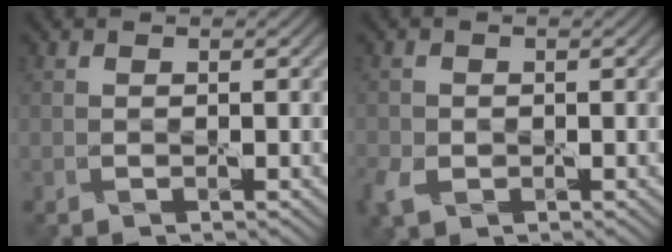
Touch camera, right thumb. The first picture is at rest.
{"total": 3.1, "force": [-1.3, 2.3, 1.6], "torque": [-0.046, -0.012, -0.029]}